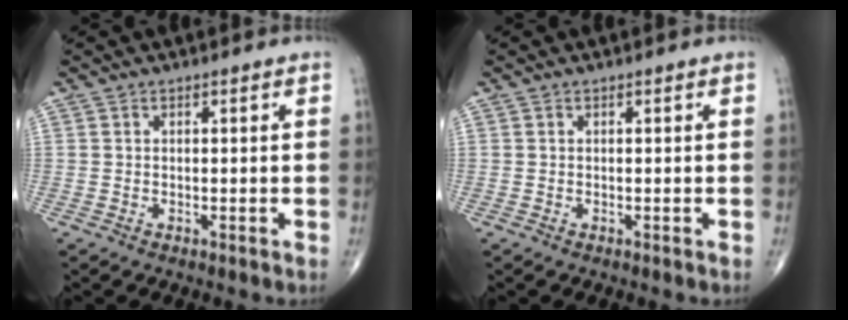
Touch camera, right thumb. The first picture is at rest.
{"total": 0.0}